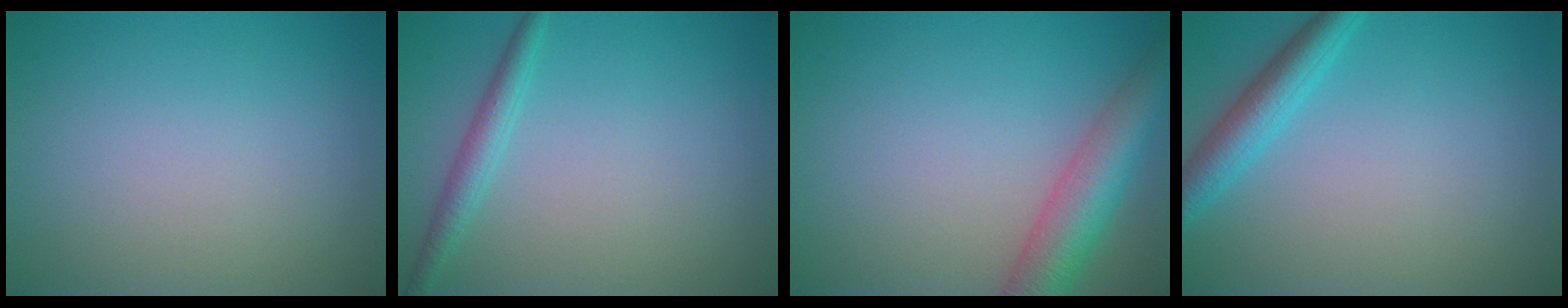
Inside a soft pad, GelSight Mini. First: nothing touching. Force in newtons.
{"total": 2.0, "press": 2.0, "slide": 0.0}
{"total": 5.8, "press": 5.8, "slide": 0.2}
{"total": 3.4, "press": 3.4, "slide": 0.1}